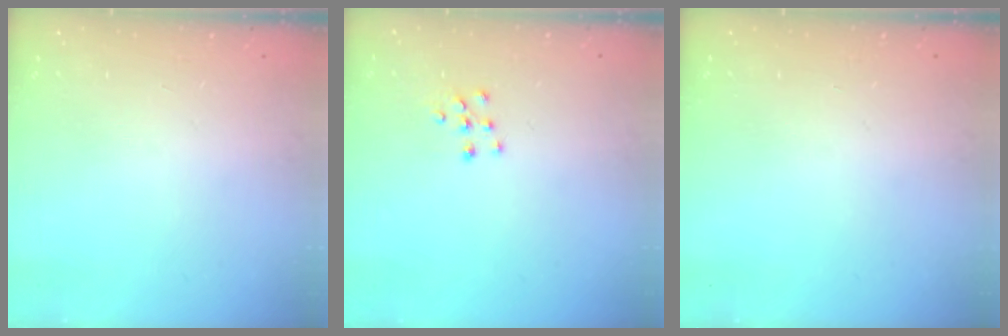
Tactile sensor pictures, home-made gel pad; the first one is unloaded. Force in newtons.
{"total": 6.8, "press": 6.8, "slide": 0.4}
{"total": 0.0}